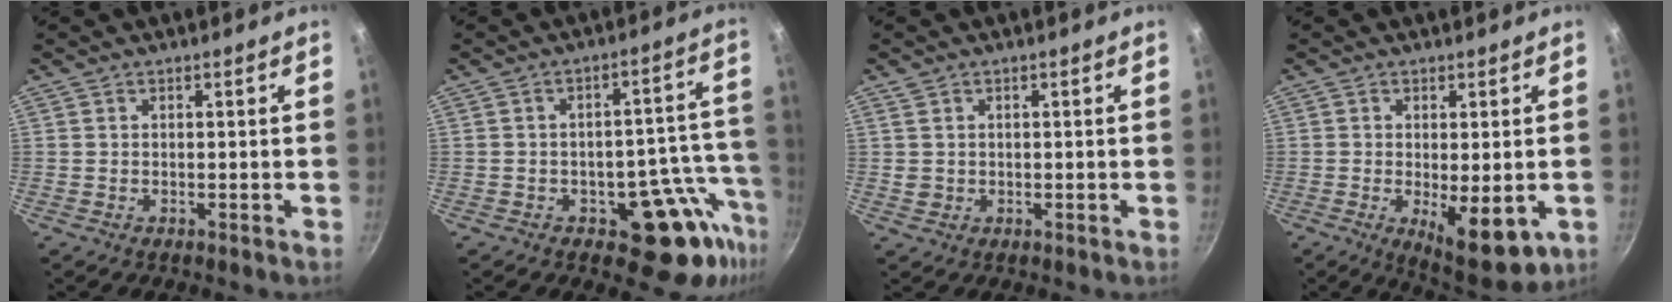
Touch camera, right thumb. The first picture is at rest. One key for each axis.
{"total": 12.9, "fx": -6.9, "fy": 5.6, "fz": 9.4, "tx": -0.070, "ty": 0.067, "tz": -0.083}
{"total": 2.0, "fx": 0.7, "fy": 1.8, "fz": 0.5, "tx": -0.002, "ty": -0.005, "tz": 0.016}
{"total": 10.6, "fx": -3.0, "fy": 4.1, "fz": 9.3, "tx": -0.126, "ty": -0.018, "tz": -0.031}